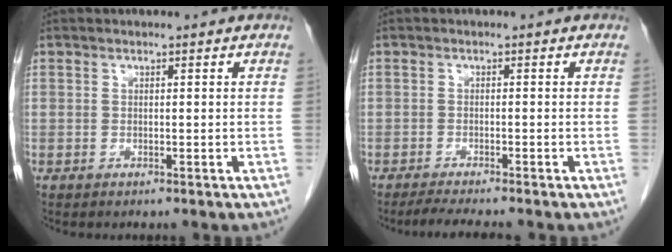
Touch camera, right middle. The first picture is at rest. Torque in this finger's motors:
{"motor_torque": [0.41, -0.27, 0.05, 0.02]}